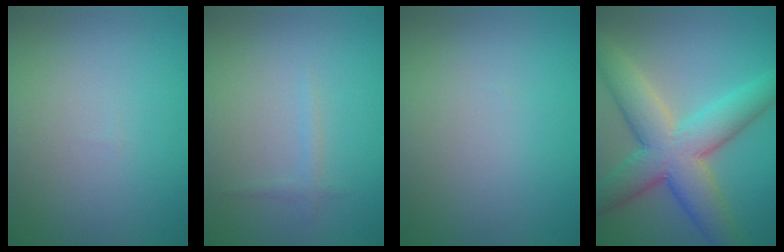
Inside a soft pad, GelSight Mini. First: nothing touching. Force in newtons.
{"total": 0.8, "press": 0.8, "slide": 0.0}
{"total": 0.0}
{"total": 9.2, "press": 9.2, "slide": 0.2}